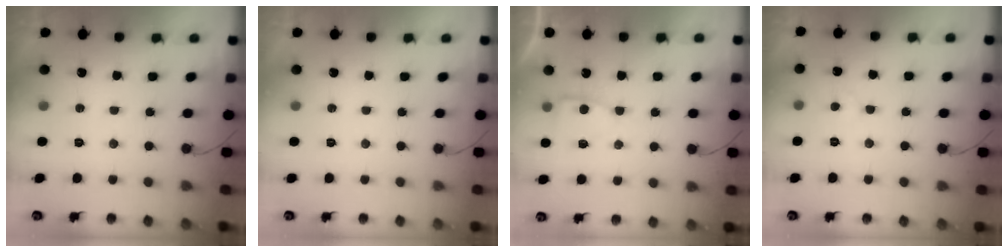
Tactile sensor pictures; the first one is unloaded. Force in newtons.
{"total": 0.0}
{"total": 3.3, "press": 3.3, "slide": 0.4}
{"total": 3.5, "press": 3.5, "slide": 0.4}